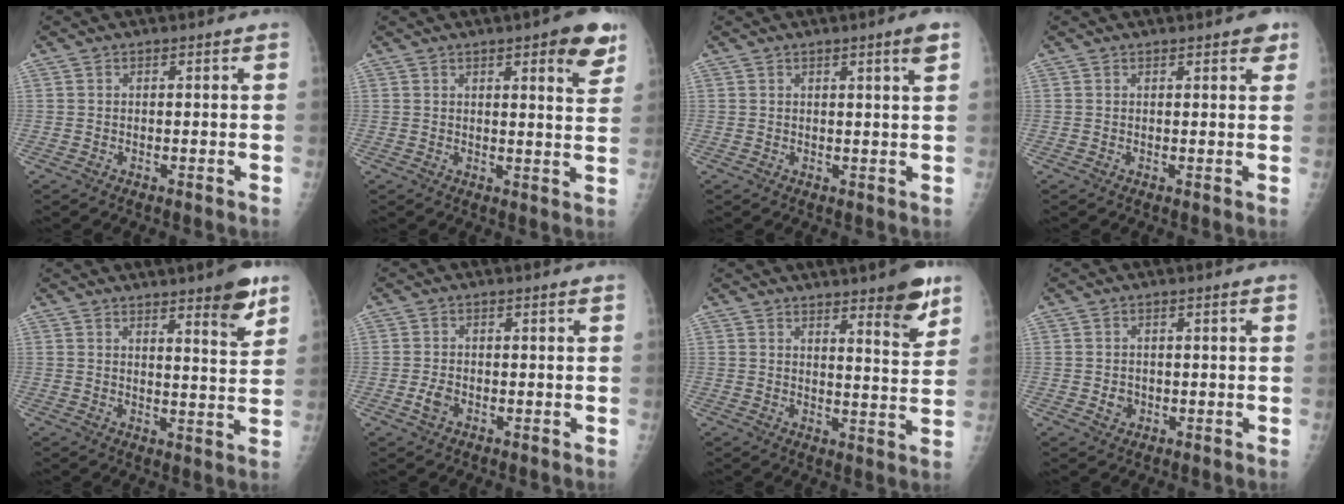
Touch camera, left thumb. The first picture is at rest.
{"total": 7.7, "force": [4.3, 1.9, 6.1], "torque": [-0.060, -0.020, 0.049]}
{"total": 3.1, "force": [1.6, -0.3, 2.6], "torque": [-0.040, -0.010, 0.025]}
{"total": 2.7, "force": [1.7, 1.0, 1.8], "torque": [-0.012, -0.004, 0.016]}
{"total": 7.6, "force": [5.0, 1.3, 5.7], "torque": [-0.066, -0.033, 0.066]}
{"total": 2.3, "force": [-0.9, 1.5, 1.6], "torque": [-0.034, 0.008, -0.016]}
{"total": 9.0, "force": [5.9, 1.8, 6.6], "torque": [-0.071, -0.039, 0.080]}
{"total": 2.0, "force": [-0.4, 1.7, 0.9], "torque": [-0.006, 0.004, -0.002]}